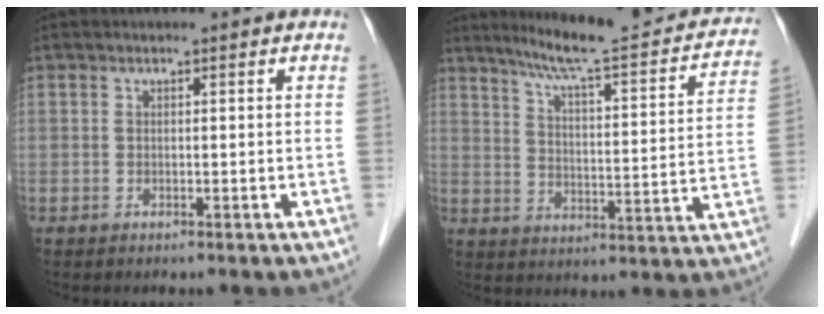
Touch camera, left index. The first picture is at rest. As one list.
[{"total": 20.6, "force": [18.1, 2.3, 9.5], "torque": [-0.130, -0.018, 0.236]}]